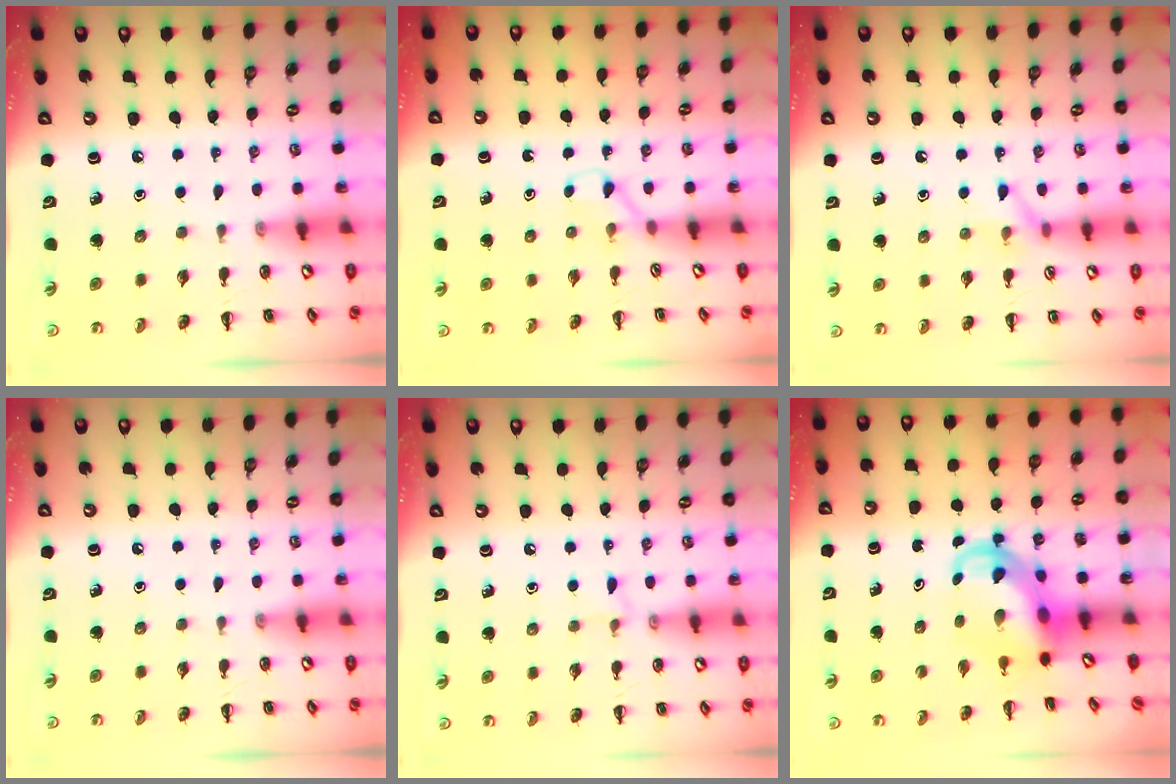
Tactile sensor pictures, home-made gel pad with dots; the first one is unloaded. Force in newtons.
{"total": 2.8, "press": 2.6, "slide": 1.0}
{"total": 6.4, "press": 6.3, "slide": 1.0}
{"total": 0.0}
{"total": 4.0, "press": 3.8, "slide": 1.3}
{"total": 6.4, "press": 6.4, "slide": 0.9}